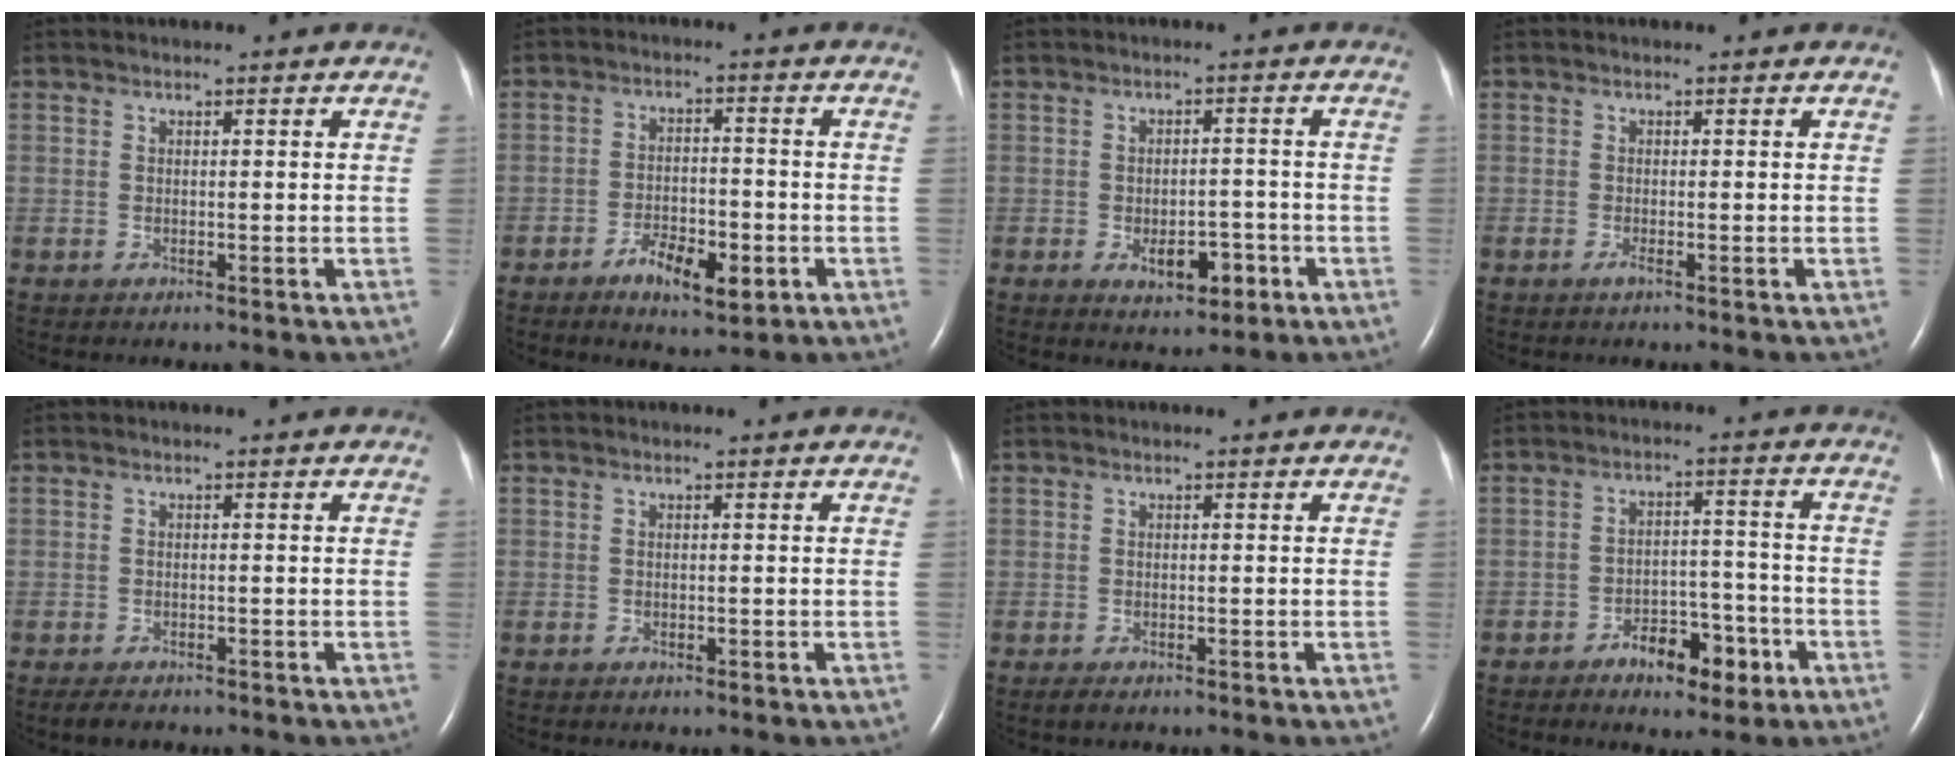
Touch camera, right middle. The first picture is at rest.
{"total": 6.5, "force": [-3.2, 2.4, 5.1], "torque": [-0.088, -0.001, -0.046]}
{"total": 5.2, "force": [-2.3, 2.7, 3.9], "torque": [-0.053, 0.002, -0.025]}
{"total": 0.7, "force": [-0.4, -0.1, 0.5], "torque": [-0.012, -0.002, -0.009]}
{"total": 2.4, "force": [-1.9, 0.9, 1.2], "torque": [-0.026, -0.005, -0.025]}
{"total": 0.0}
{"total": 1.2, "force": [-0.8, 0.4, 0.8], "torque": [-0.019, -0.003, -0.011]}
{"total": 7.1, "force": [-4.2, 3.4, 4.7], "torque": [-0.067, 0.018, -0.059]}